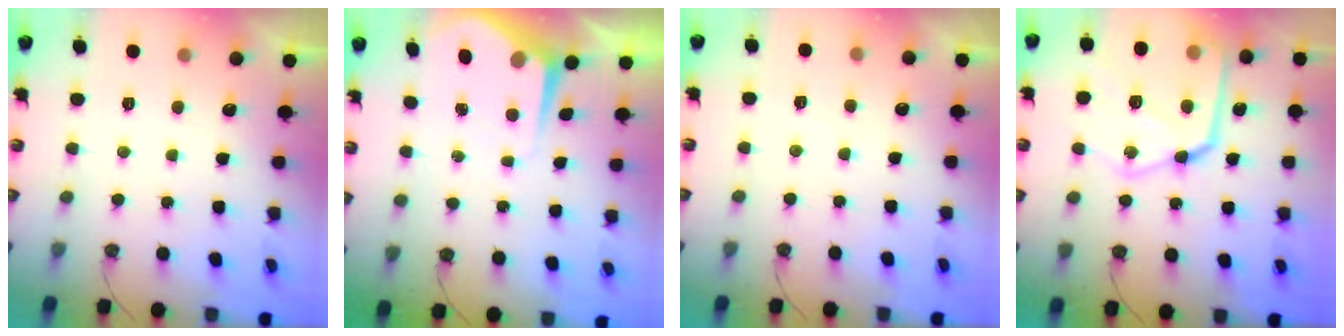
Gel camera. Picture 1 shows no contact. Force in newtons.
{"total": 6.8, "press": 6.7, "slide": 0.4}
{"total": 1.7, "press": 1.6, "slide": 0.4}
{"total": 23.2, "press": 23.1, "slide": 2.1}